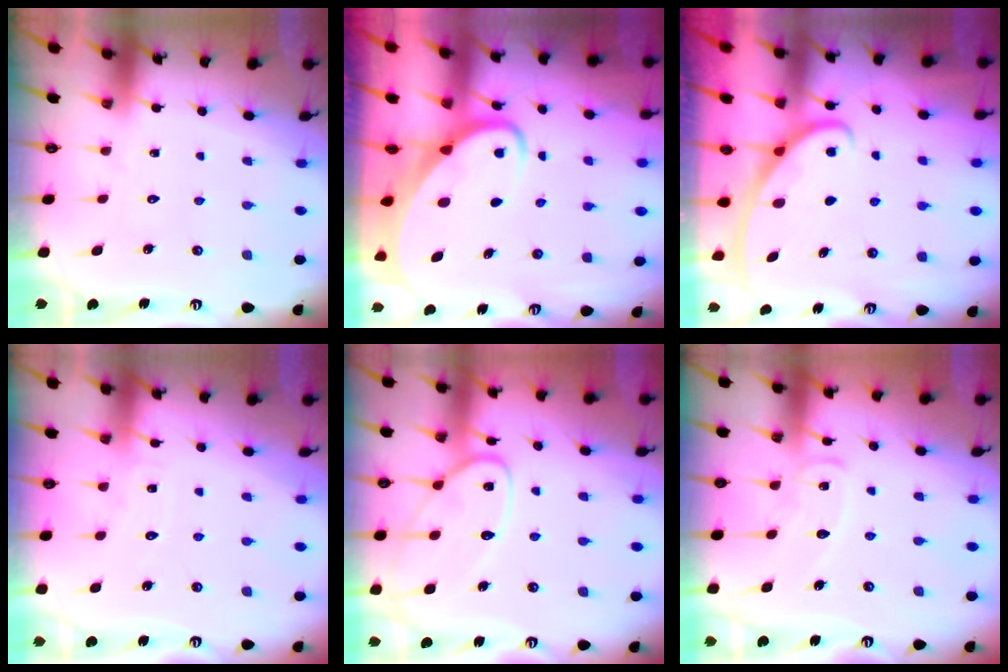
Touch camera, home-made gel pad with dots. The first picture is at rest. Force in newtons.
{"total": 3.8, "press": 3.8, "slide": 0.5}
{"total": 2.8, "press": 2.8, "slide": 0.4}
{"total": 3.0, "press": 3.0, "slide": 0.3}
{"total": 13.5, "press": 13.5, "slide": 1.1}
{"total": 8.5, "press": 8.5, "slide": 0.7}